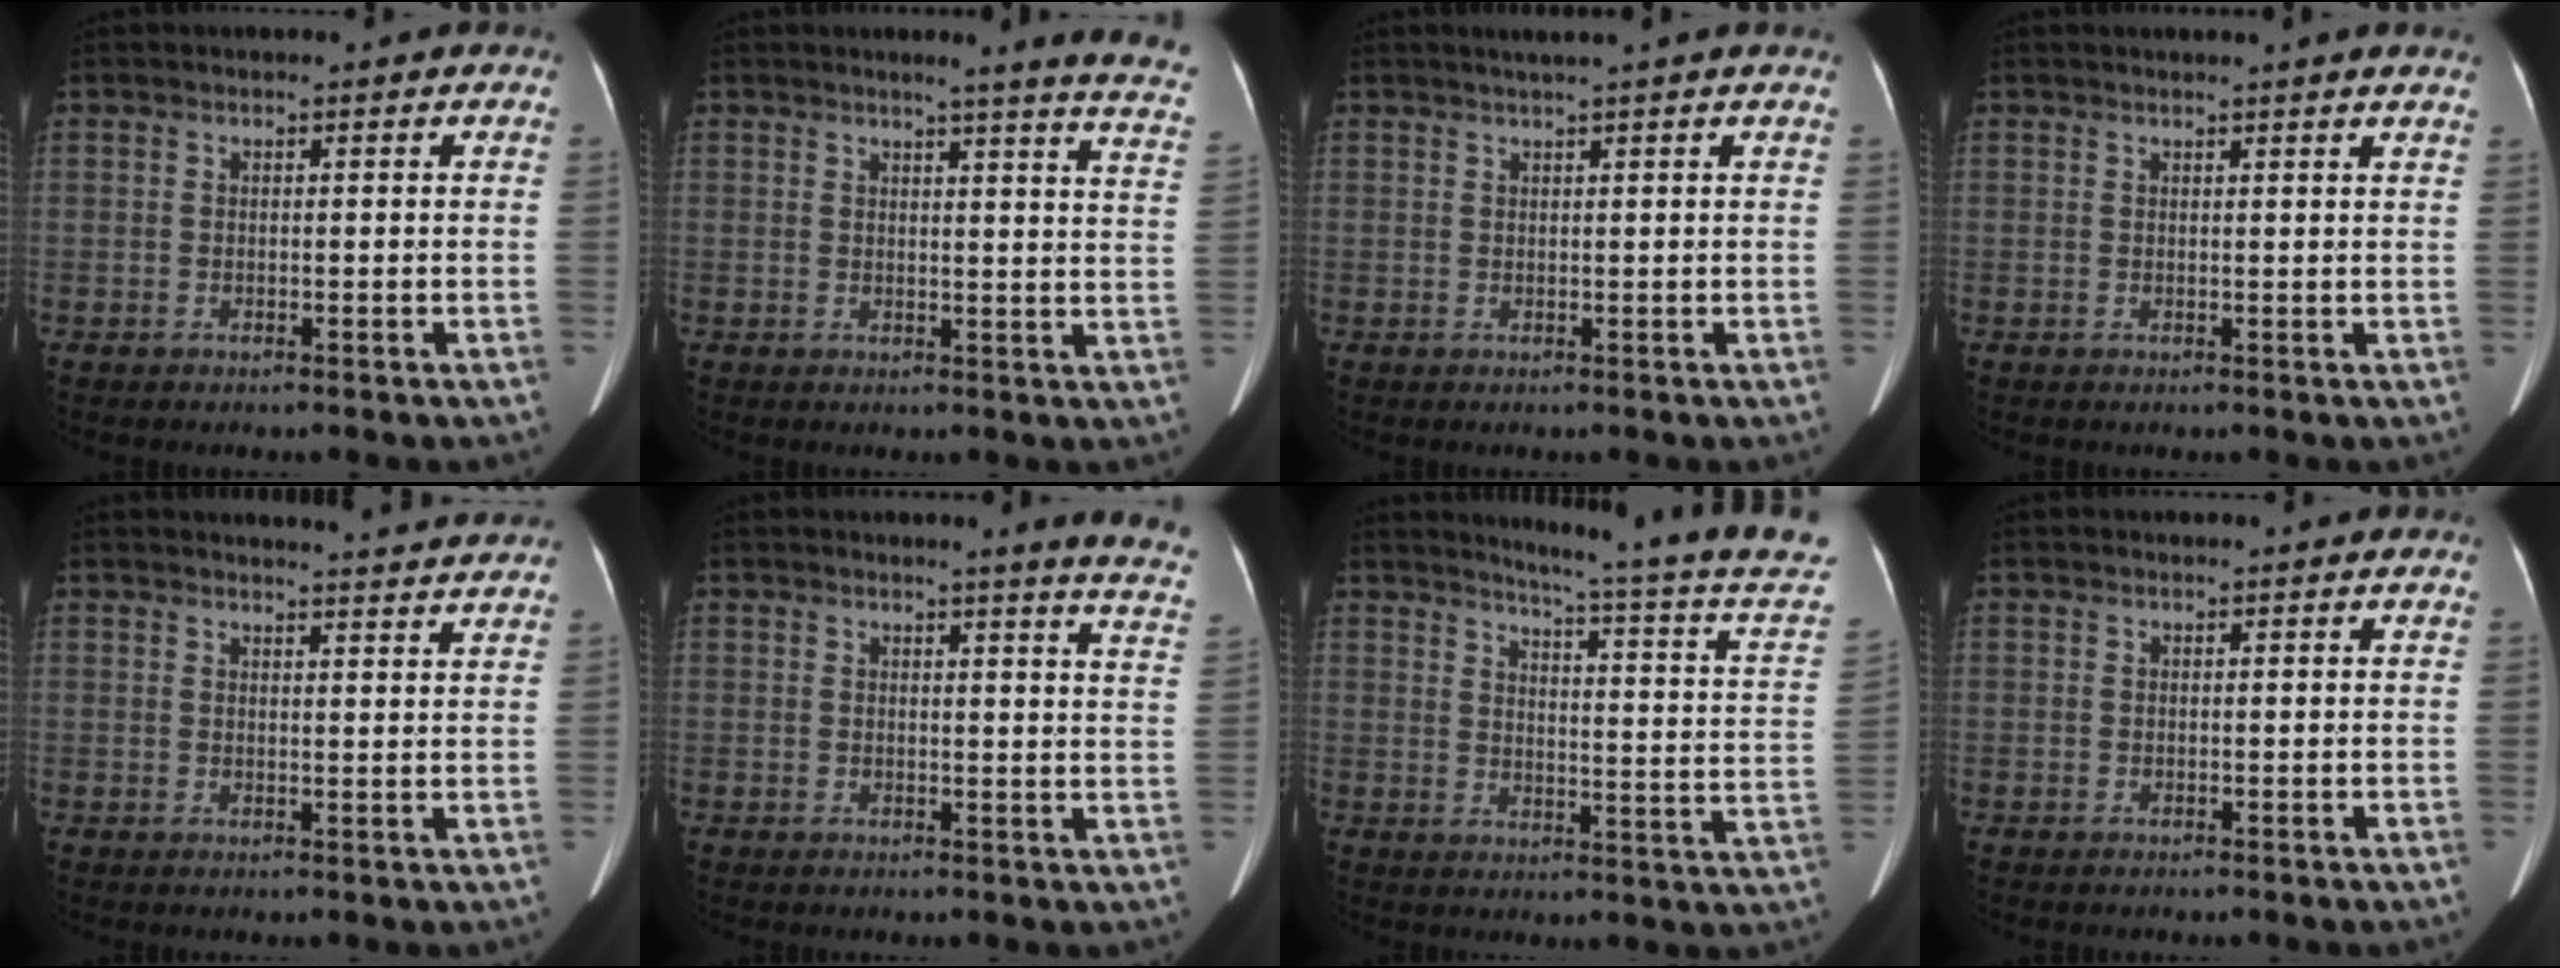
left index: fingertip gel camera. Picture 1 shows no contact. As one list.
[{"total": 11.9, "force": [10.3, -0.9, 5.9], "torque": [-0.059, -0.063, 0.089]}, {"total": 3.0, "force": [2.5, -0.7, 1.6], "torque": [-0.019, 0.015, 0.036]}, {"total": 4.9, "force": [4.4, -0.4, 2.1], "torque": [-0.026, 0.010, 0.038]}, {"total": 7.9, "force": [7.7, -0.4, 1.6], "torque": [-0.021, -0.002, 0.074]}, {"total": 9.1, "force": [8.0, -0.8, 4.1], "torque": [-0.033, -0.056, 0.059]}, {"total": 20.3, "force": [18.4, -2.7, 8.1], "torque": [-0.127, -0.113, 0.210]}, {"total": 0.0}]